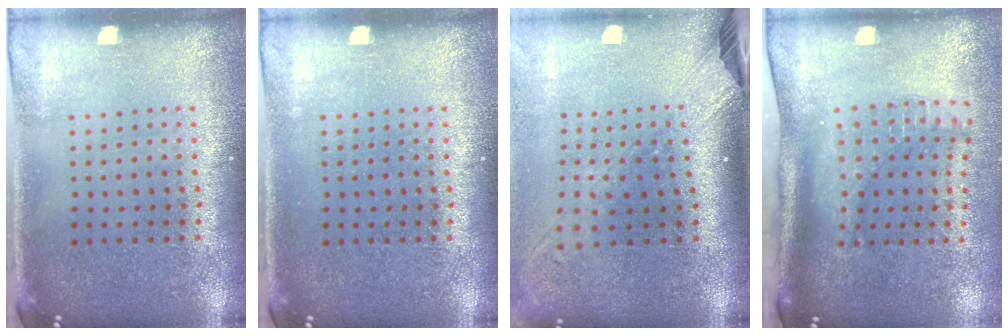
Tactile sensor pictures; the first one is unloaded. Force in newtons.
{"total": 0.0}
{"total": 2.5, "press": 1.9, "slide": 1.7}
{"total": 2.2, "press": 1.6, "slide": 1.5}